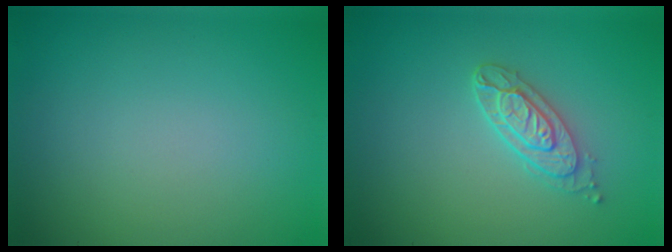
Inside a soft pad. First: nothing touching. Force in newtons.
{"total": 2.9, "press": 2.5, "slide": 1.5}